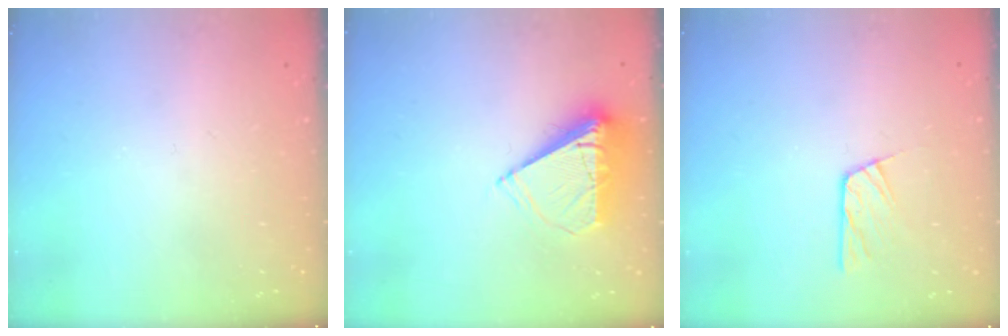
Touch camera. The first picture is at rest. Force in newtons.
{"total": 8.9, "press": 8.9, "slide": 0.3}
{"total": 7.9, "press": 7.9, "slide": 0.6}